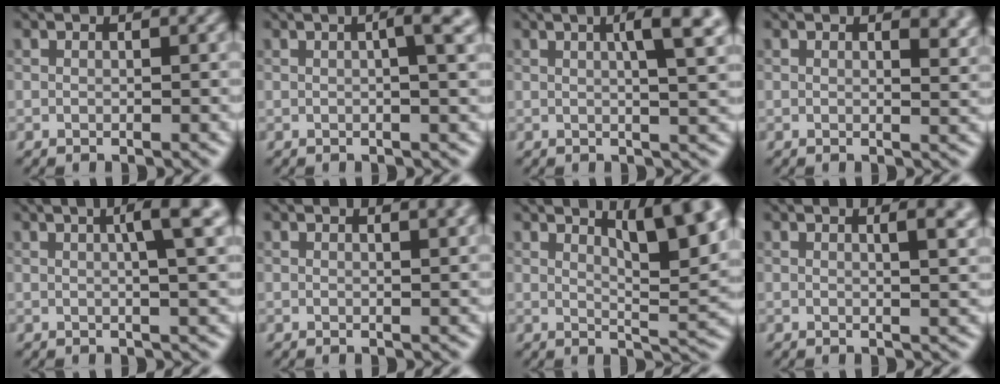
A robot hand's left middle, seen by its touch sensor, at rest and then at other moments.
{"total": 3.8, "force": [0.7, 1.0, 3.6], "torque": [-0.040, 0.014, 0.005]}
{"total": 5.7, "force": [1.8, 1.5, 5.2], "torque": [-0.051, 0.016, 0.017]}
{"total": 2.1, "force": [1.3, 0.8, 1.5], "torque": [-0.016, -0.006, 0.022]}
{"total": 4.8, "force": [1.4, 0.9, 4.5], "torque": [-0.057, 0.011, 0.019]}
{"total": 2.0, "force": [1.2, 0.7, 1.4], "torque": [-0.009, 0.003, 0.013]}
{"total": 6.9, "force": [3.6, 1.7, 5.7], "torque": [-0.067, 0.003, 0.059]}
{"total": 3.3, "force": [1.4, 1.2, 2.7], "torque": [-0.022, 0.004, 0.018]}